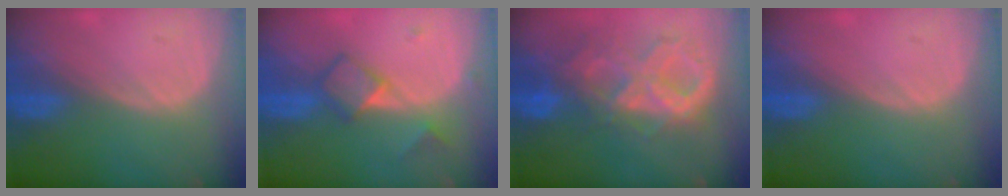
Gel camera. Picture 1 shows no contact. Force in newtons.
{"total": 5.0, "press": 4.8, "slide": 1.3}
{"total": 10.5, "press": 8.8, "slide": 5.8}
{"total": 0.0}